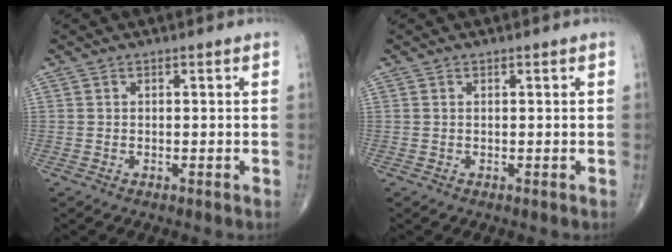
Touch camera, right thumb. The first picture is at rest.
{"total": 0.0}